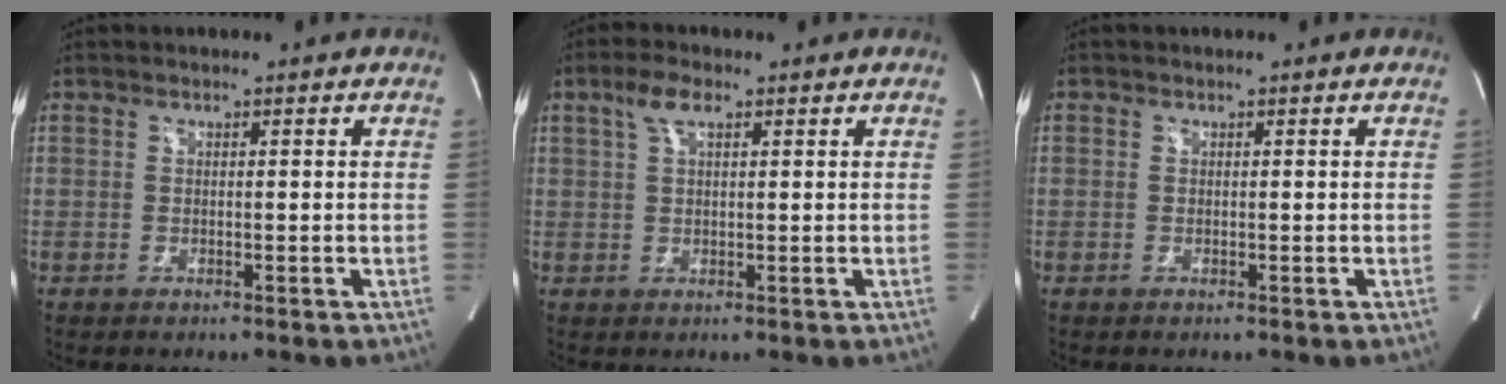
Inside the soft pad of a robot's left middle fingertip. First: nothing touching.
{"total": 3.4, "force": [1.8, 1.0, 2.7], "torque": [-0.063, 0.014, 0.040]}
{"total": 2.3, "force": [-1.0, -1.9, -0.9], "torque": [0.014, -0.012, -0.017]}